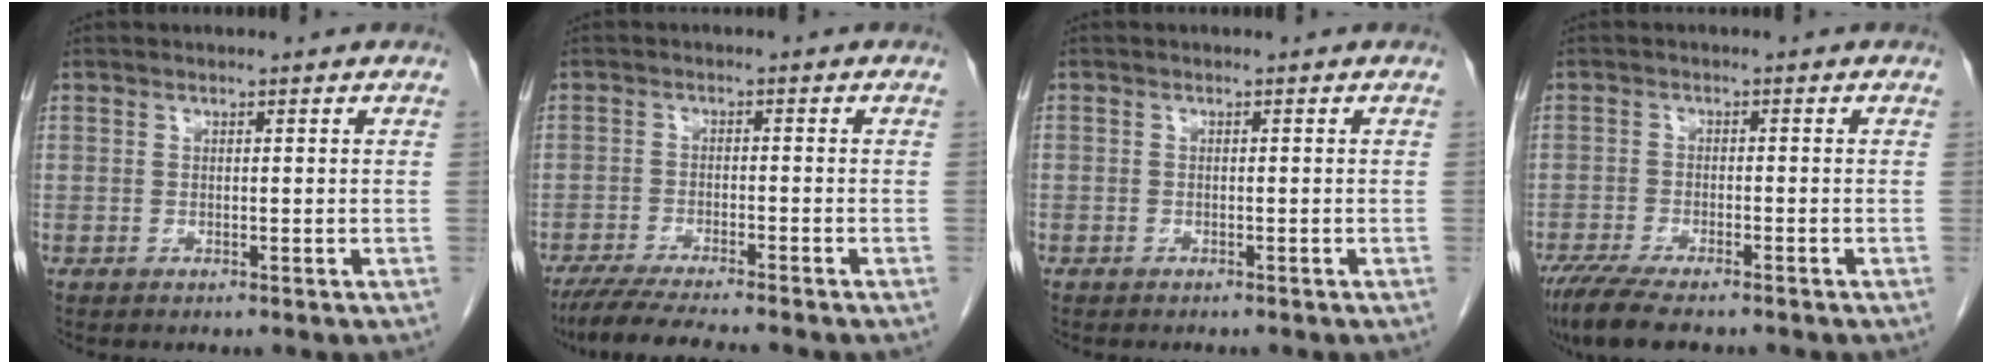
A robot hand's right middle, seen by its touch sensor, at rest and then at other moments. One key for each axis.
{"total": 8.8, "fx": -7.7, "fy": -0.2, "fz": 4.2, "tx": -0.059, "ty": -0.024, "tz": -0.128}
{"total": 0.9, "fx": -0.7, "fy": 0.6, "fz": 0.0, "tx": -0.008, "ty": 0.004, "tz": -0.014}
{"total": 9.1, "fx": -7.2, "fy": 1.9, "fz": 5.1, "tx": -0.084, "ty": -0.020, "tz": -0.120}